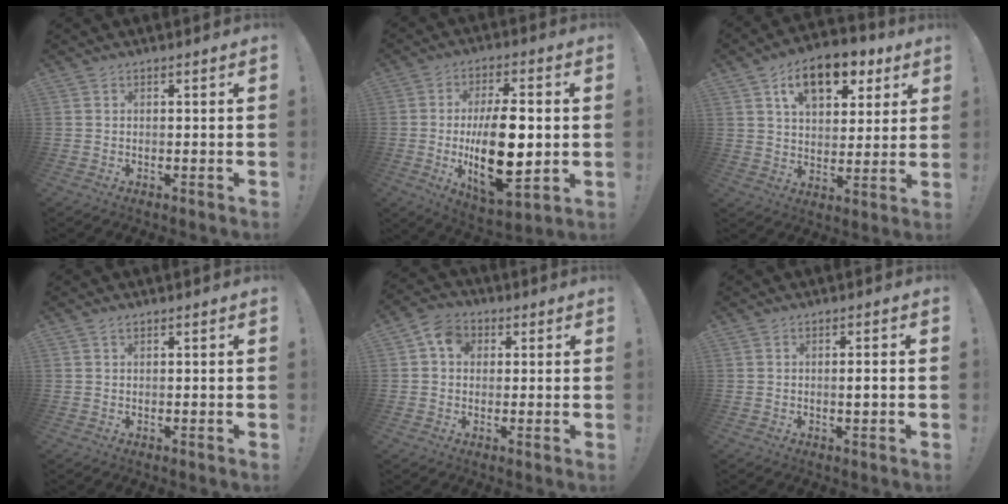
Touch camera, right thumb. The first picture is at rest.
{"total": 19.6, "force": [-1.1, 9.0, 17.4], "torque": [-0.296, -0.009, -0.014]}
{"total": 14.4, "force": [7.8, 8.5, 8.6], "torque": [-0.127, -0.033, 0.137]}
{"total": 0.6, "force": [0.5, 0.3, 0.3], "torque": [0.002, -0.003, 0.007]}
{"total": 7.1, "force": [1.9, 5.7, 3.8], "torque": [-0.059, 0.006, 0.037]}
{"total": 1.8, "force": [-0.2, 0.0, 1.8], "torque": [-0.024, -0.004, -0.007]}